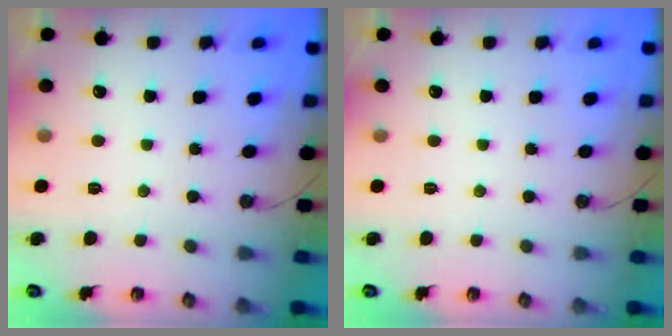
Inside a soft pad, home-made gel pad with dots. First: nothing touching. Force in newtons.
{"total": 0.0}